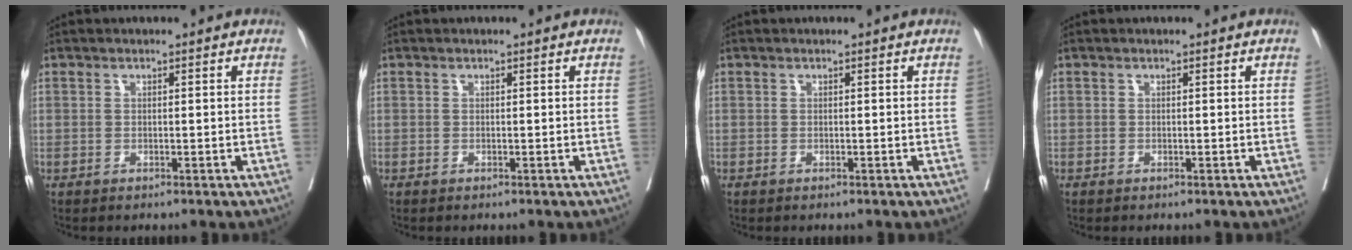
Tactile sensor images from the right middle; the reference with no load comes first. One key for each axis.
{"total": 0.0}
{"total": 0.0}
{"total": 0.0}